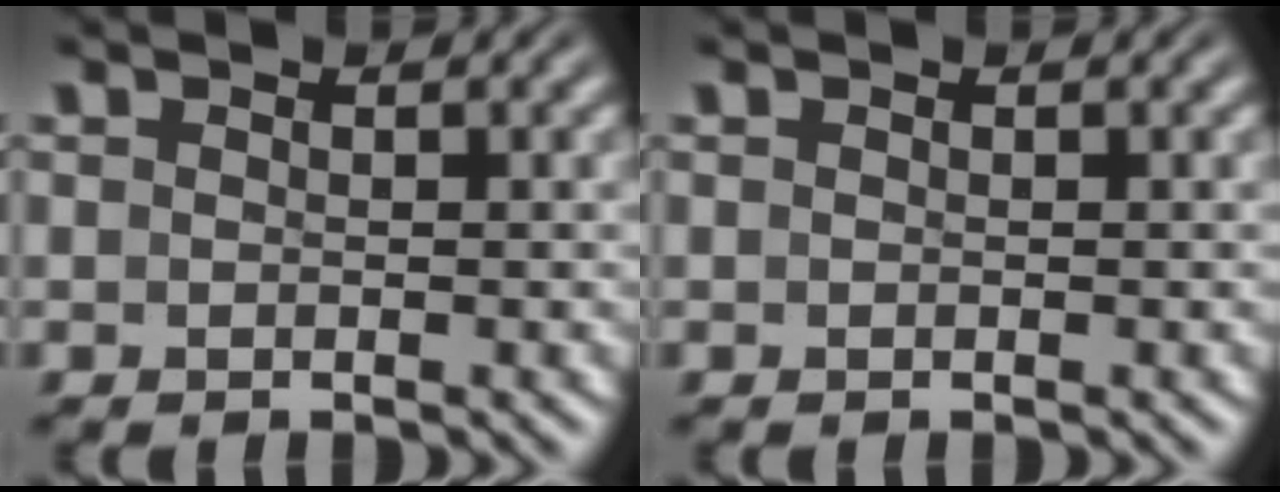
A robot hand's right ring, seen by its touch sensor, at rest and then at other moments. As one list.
[{"total": 0.0}]